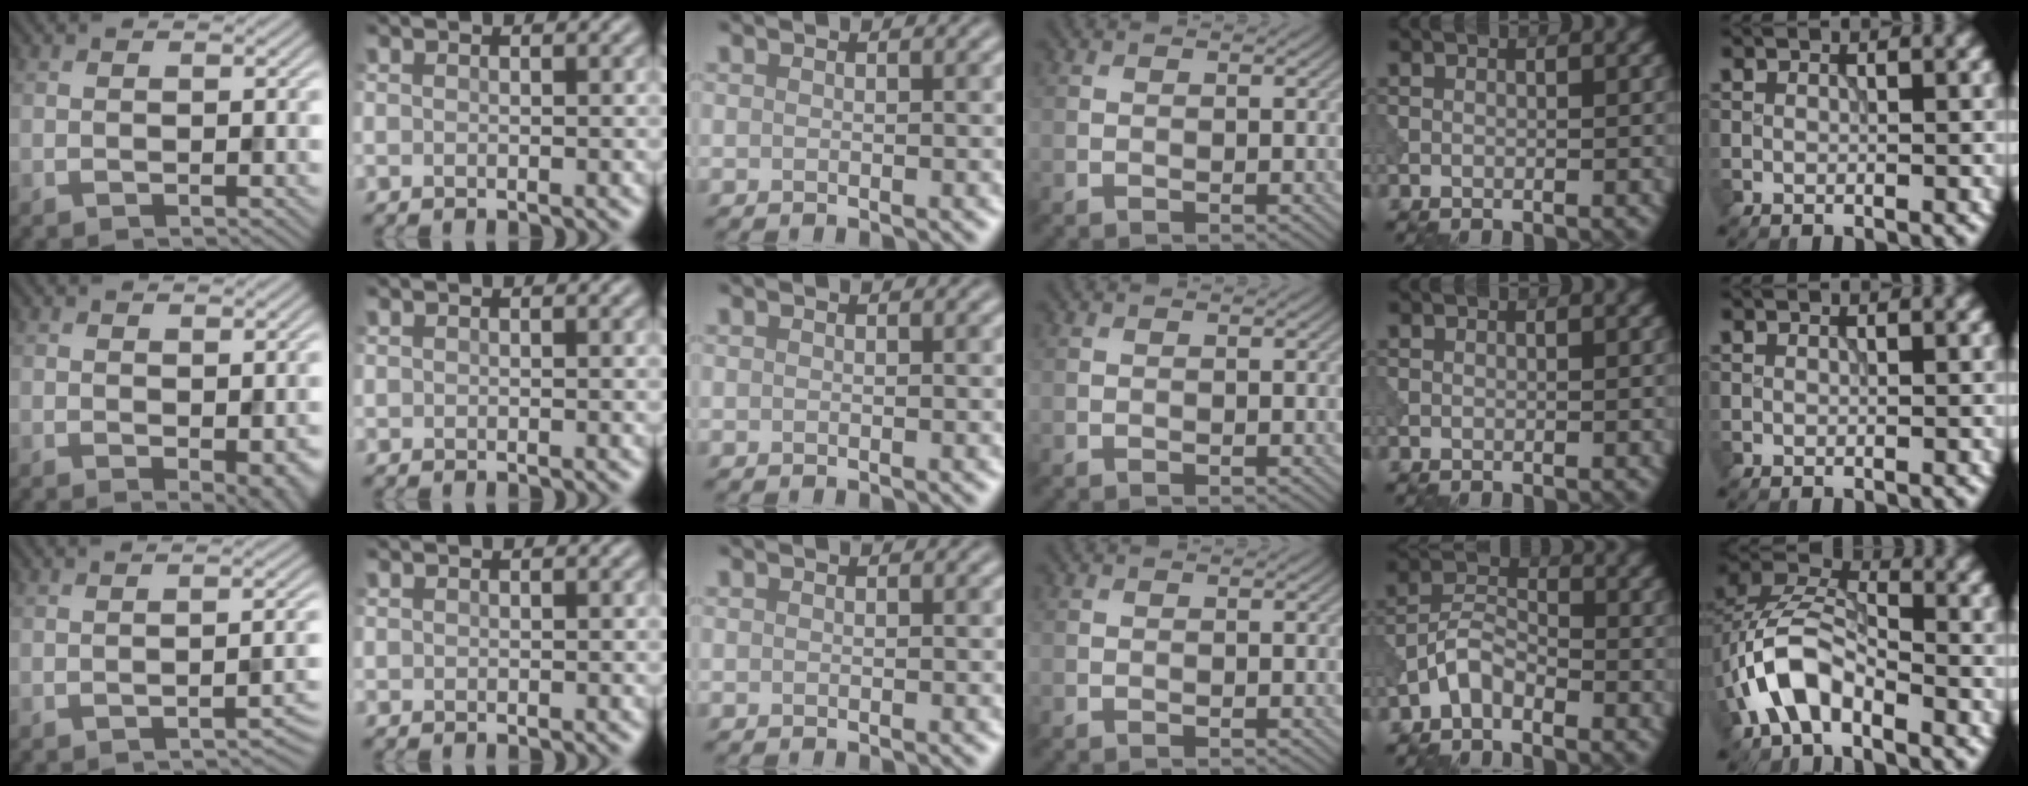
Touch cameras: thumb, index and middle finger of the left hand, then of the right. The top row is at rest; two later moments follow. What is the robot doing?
{"motion": "dispense", "object": "syringe"}